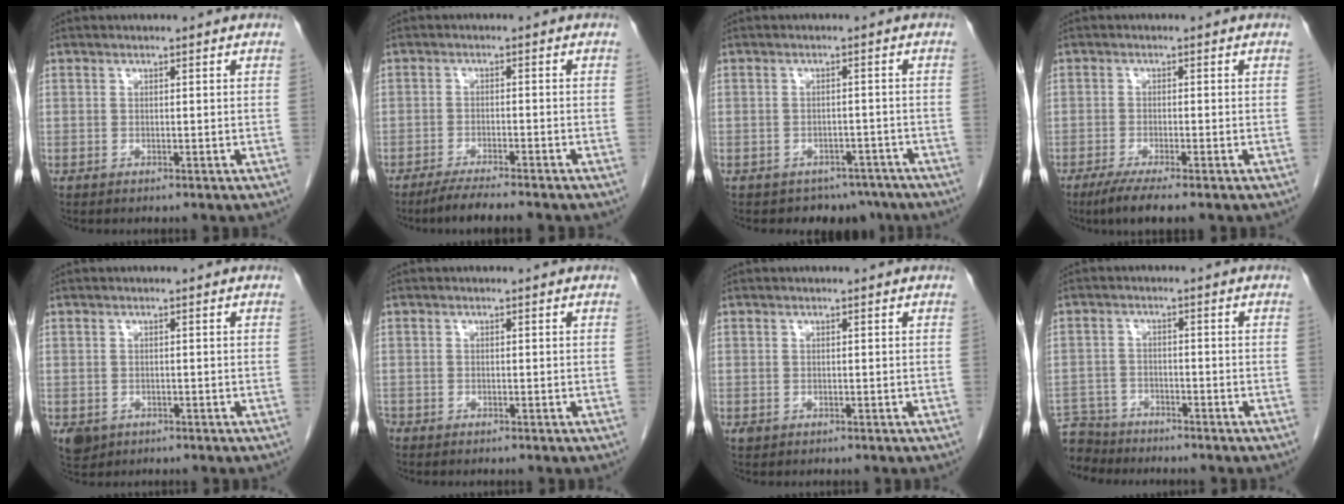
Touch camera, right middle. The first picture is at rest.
{"total": 6.4, "force": [-5.5, 0.2, 3.3], "torque": [-0.047, -0.015, -0.089]}
{"total": 5.6, "force": [-4.5, 3.3, -0.2], "torque": [0.018, 0.015, -0.054]}
{"total": 5.1, "force": [-3.6, 0.1, 3.6], "torque": [-0.060, -0.014, -0.060]}
{"total": 2.9, "force": [-1.5, 2.4, 0.9], "torque": [-0.016, 0.000, -0.017]}
{"total": 0.6, "force": [-0.5, 0.3, 0.0], "torque": [0.000, 0.001, -0.012]}
{"total": 0.6, "force": [-0.2, 0.5, 0.2], "torque": [-0.005, 0.002, -0.001]}
{"total": 7.2, "force": [-6.7, 2.6, 0.0], "torque": [0.000, 0.000, -0.121]}